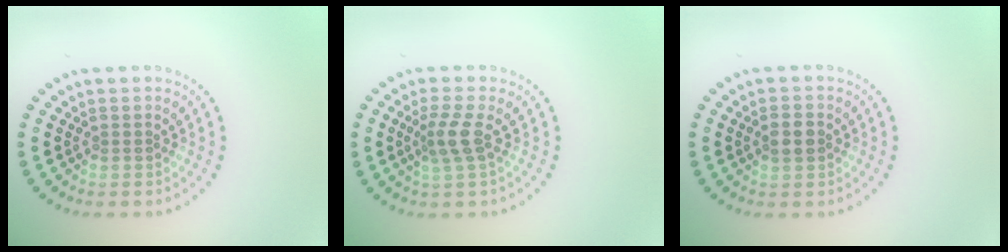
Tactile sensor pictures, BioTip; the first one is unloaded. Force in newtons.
{"total": 2.5, "press": 1.9, "slide": 1.6}
{"total": 2.0, "press": 2.0, "slide": 0.1}